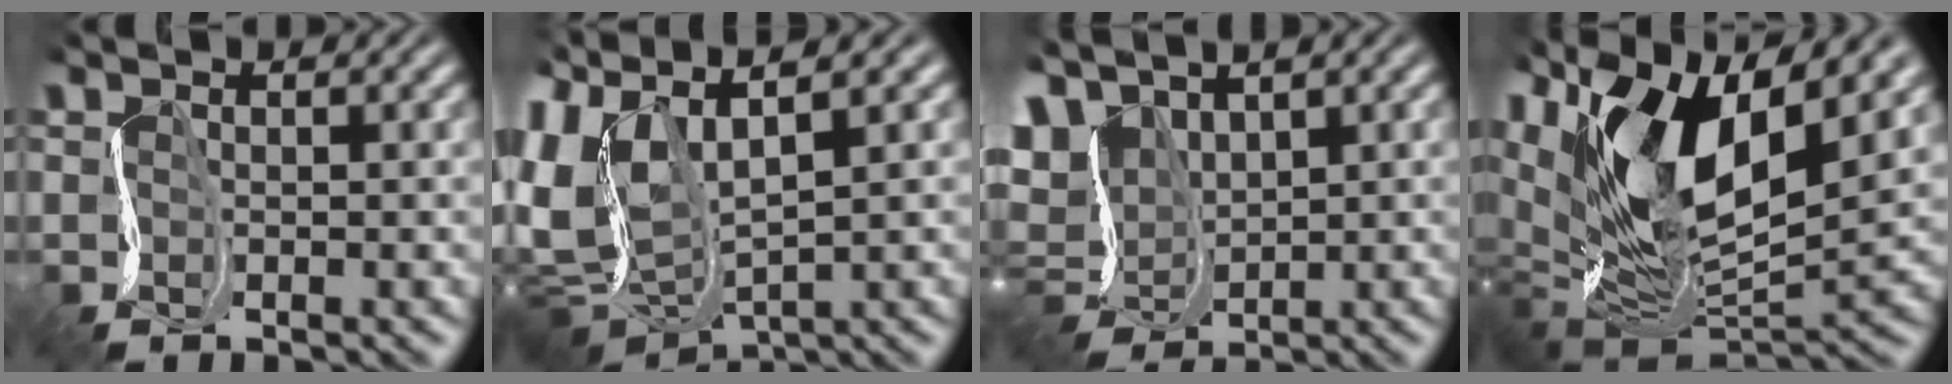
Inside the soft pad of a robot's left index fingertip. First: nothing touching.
{"total": 10.7, "force": [2.8, 5.9, 8.4], "torque": [-0.215, 0.001, 0.061]}
{"total": 7.2, "force": [1.9, 4.2, 5.5], "torque": [-0.112, -0.002, 0.035]}
{"total": 12.5, "force": [4.3, 6.4, 9.8], "torque": [-0.185, -0.007, 0.080]}